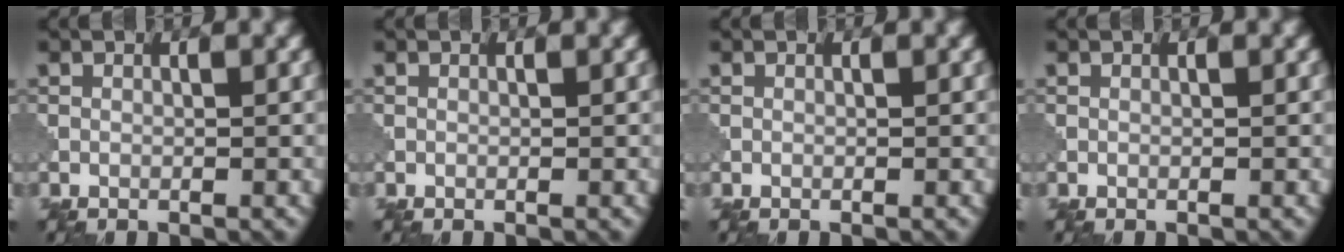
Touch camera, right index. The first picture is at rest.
{"total": 0.0}
{"total": 0.0}
{"total": 0.0}